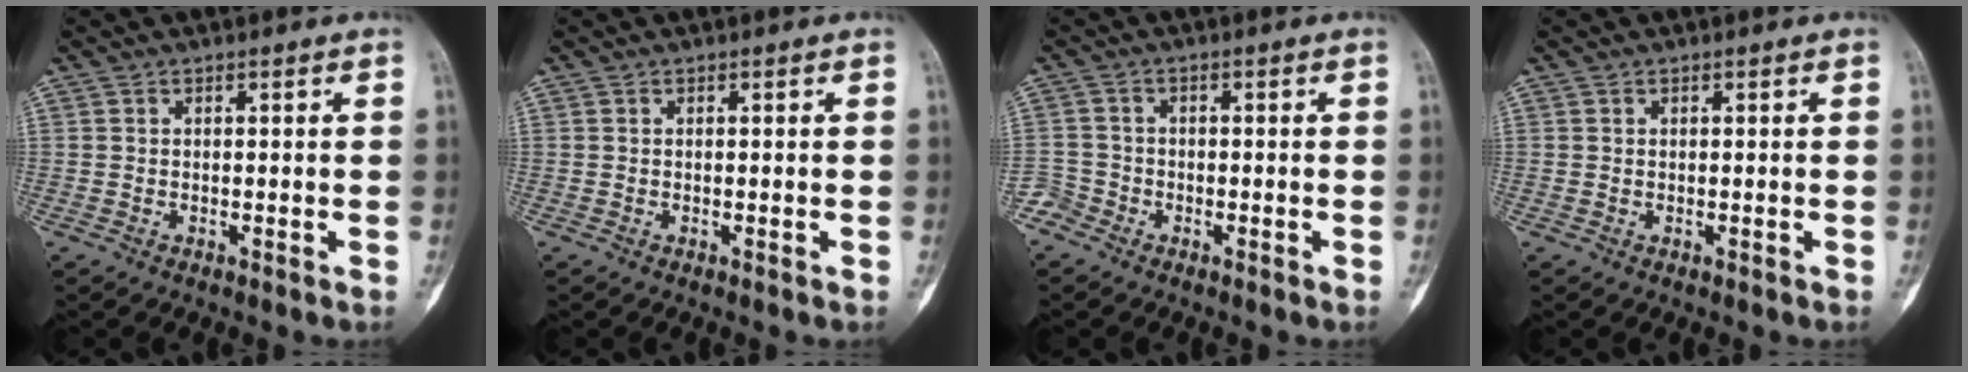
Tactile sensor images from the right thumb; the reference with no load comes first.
{"total": 0.0}
{"total": 2.9, "force": [-2.1, 1.9, -0.2], "torque": [0.014, 0.007, -0.052]}
{"total": 0.0}